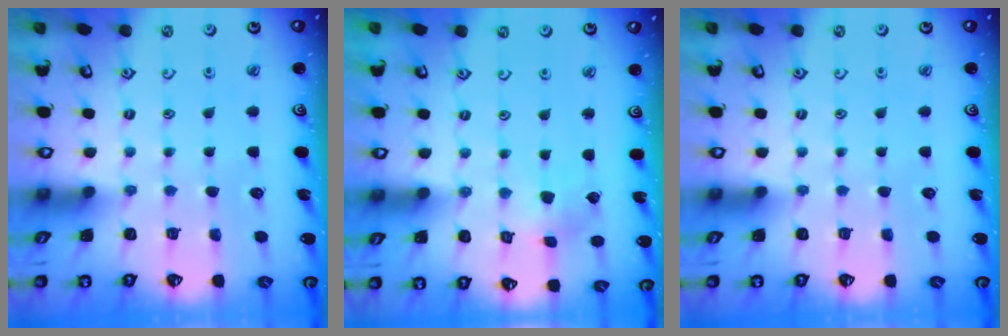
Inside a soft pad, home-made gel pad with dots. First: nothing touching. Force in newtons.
{"total": 2.4, "press": 2.4, "slide": 0.2}
{"total": 0.0}